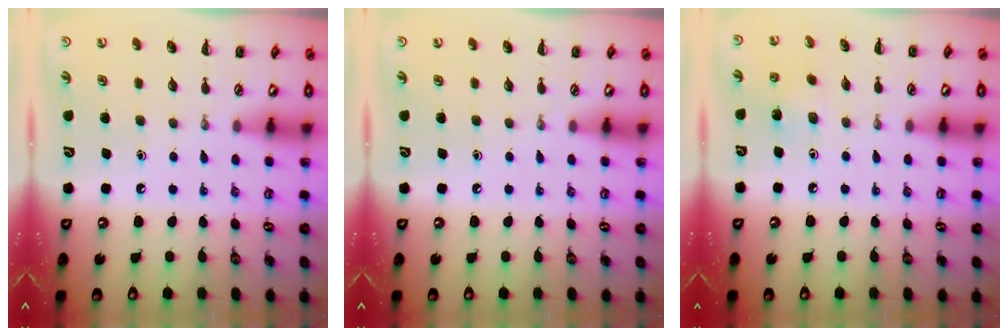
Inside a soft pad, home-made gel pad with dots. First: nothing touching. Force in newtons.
{"total": 0.0}
{"total": 3.7, "press": 3.5, "slide": 1.0}